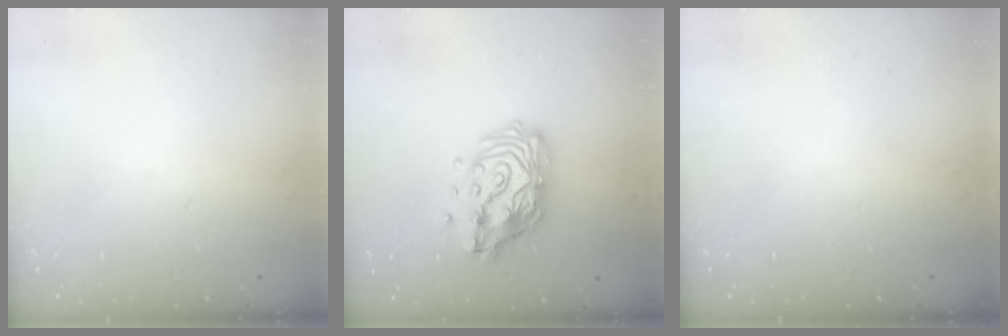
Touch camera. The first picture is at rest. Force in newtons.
{"total": 15.3, "press": 15.2, "slide": 1.2}
{"total": 0.0}